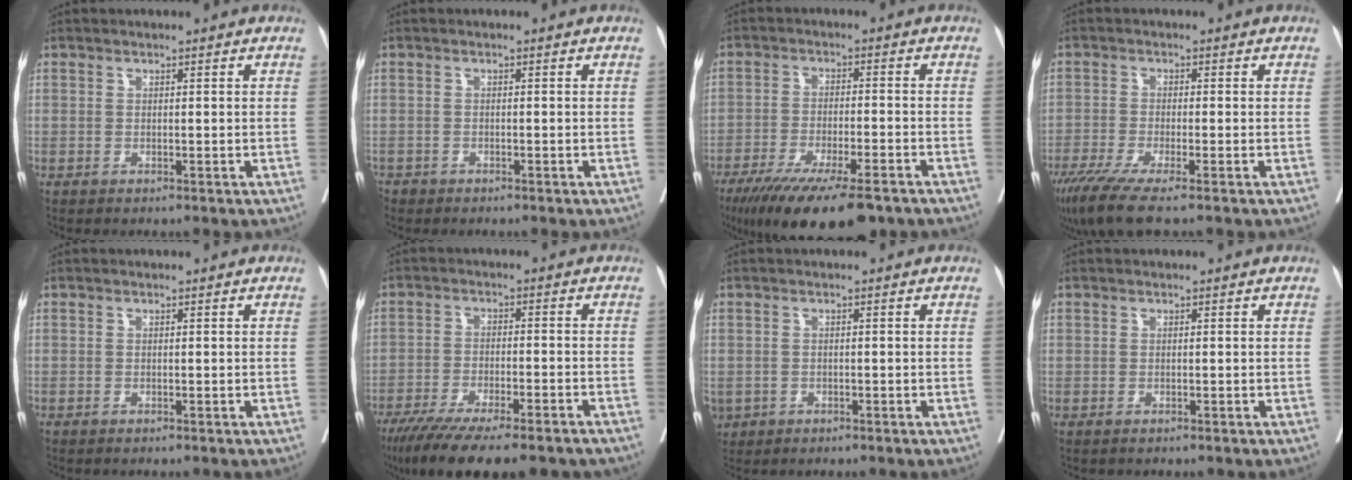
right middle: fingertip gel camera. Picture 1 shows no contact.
{"total": 1.9, "force": [-1.6, 1.1, 0.2], "torque": [-0.007, -0.001, -0.029]}
{"total": 16.0, "force": [-11.9, 2.6, 10.4], "torque": [-0.151, -0.035, -0.189]}
{"total": 7.6, "force": [-5.5, 0.1, 5.2], "torque": [-0.086, -0.022, -0.098]}
{"total": 0.0}
{"total": 18.0, "force": [-14.1, 3.2, 10.7], "torque": [-0.151, -0.034, -0.212]}
{"total": 2.8, "force": [-1.2, 2.3, 1.0], "torque": [-0.026, -0.003, -0.017]}
{"total": 0.0}